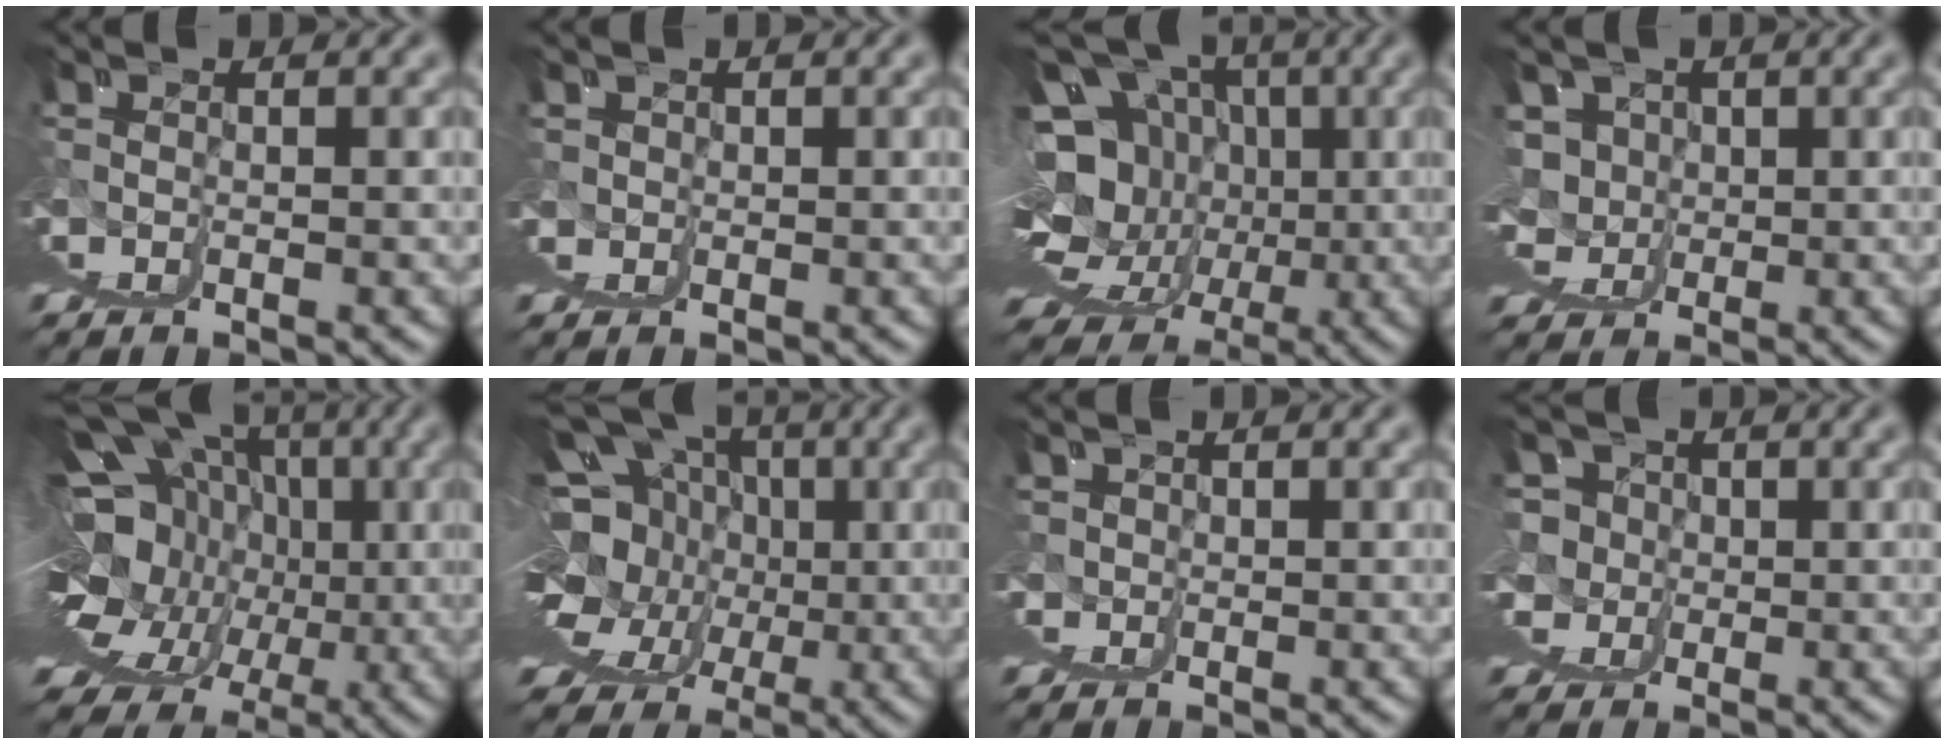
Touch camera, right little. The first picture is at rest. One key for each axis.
{"total": 1.3, "fx": 0.7, "fy": -0.5, "fz": -1.0, "tx": 0.018, "ty": -0.002, "tz": 0.011}
{"total": 14.0, "fx": 4.1, "fy": 9.0, "fz": 9.9, "tx": -0.132, "ty": 0.001, "tz": 0.069}
{"total": 4.5, "fx": 1.4, "fy": 3.8, "fz": 1.8, "tx": -0.032, "ty": -0.031, "tz": 0.031}
{"total": 15.1, "fx": 3.1, "fy": 9.2, "fz": 11.6, "tx": -0.154, "ty": -0.009, "tz": 0.063}
{"total": 14.5, "fx": 4.5, "fy": 9.5, "fz": 9.9, "tx": -0.131, "ty": -0.001, "tz": 0.076}
{"total": 1.6, "fx": 1.0, "fy": -0.5, "fz": -1.2, "tx": 0.024, "ty": -0.003, "tz": 0.014}
{"total": 3.3, "fx": 1.1, "fy": 2.8, "fz": 1.4, "tx": -0.016, "ty": -0.014, "tz": 0.018}